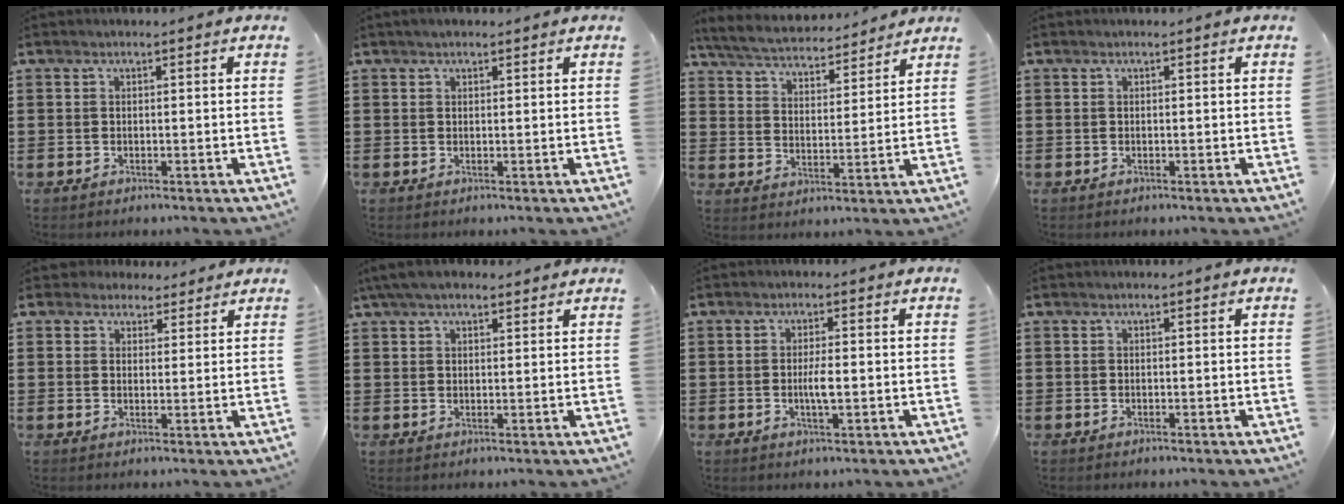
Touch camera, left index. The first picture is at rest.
{"total": 1.0, "force": [0.7, 0.5, 0.5], "torque": [-0.011, 0.004, 0.012]}
{"total": 5.1, "force": [5.0, 0.5, 1.0], "torque": [-0.045, -0.031, 0.083]}
{"total": 0.0}
{"total": 3.2, "force": [2.6, 1.9, 0.2], "torque": [-0.016, 0.006, 0.050]}
{"total": 4.3, "force": [3.4, 1.4, 2.3], "torque": [-0.054, 0.001, 0.063]}
{"total": 3.0, "force": [-0.3, 0.5, 2.9], "torque": [-0.060, -0.004, -0.009]}
{"total": 0.0}